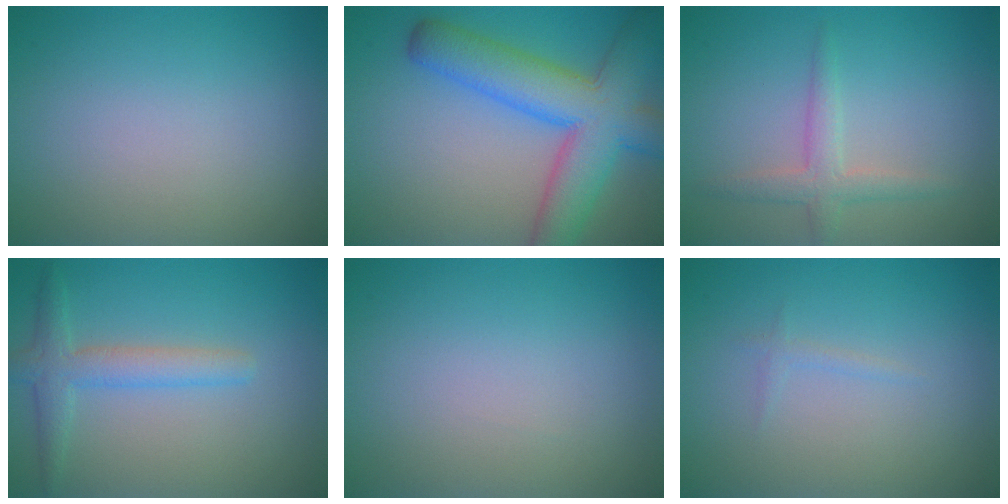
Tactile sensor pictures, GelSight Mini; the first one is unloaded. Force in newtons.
{"total": 9.1, "press": 9.1, "slide": 0.4}
{"total": 2.4, "press": 2.4, "slide": 0.0}
{"total": 3.0, "press": 3.0, "slide": 0.1}
{"total": 0.0}
{"total": 0.7, "press": 0.7, "slide": 0.1}